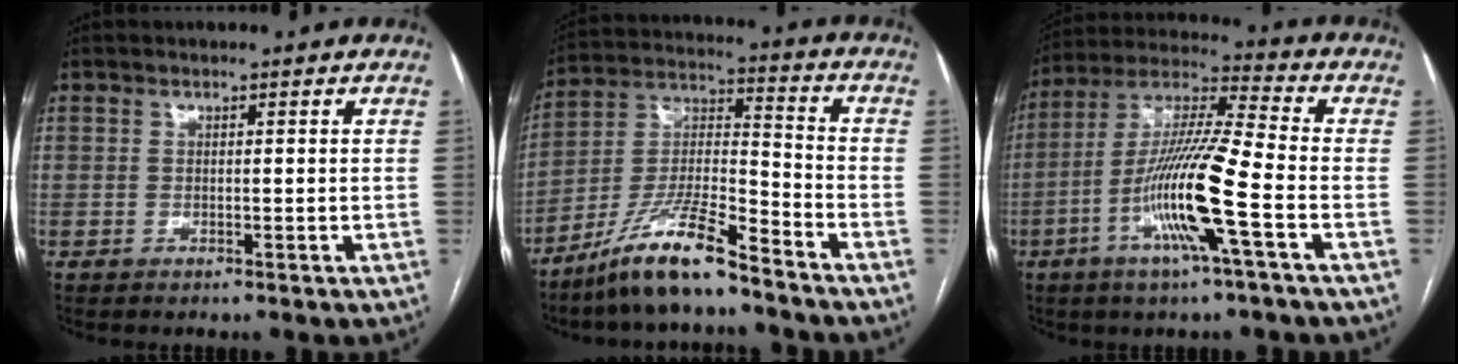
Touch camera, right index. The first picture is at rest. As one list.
[{"total": 12.9, "force": [-9.8, 1.3, 8.3], "torque": [-0.168, -0.006, -0.183]}, {"total": 15.0, "force": [-5.0, -0.1, 14.2], "torque": [-0.281, -0.002, -0.101]}]